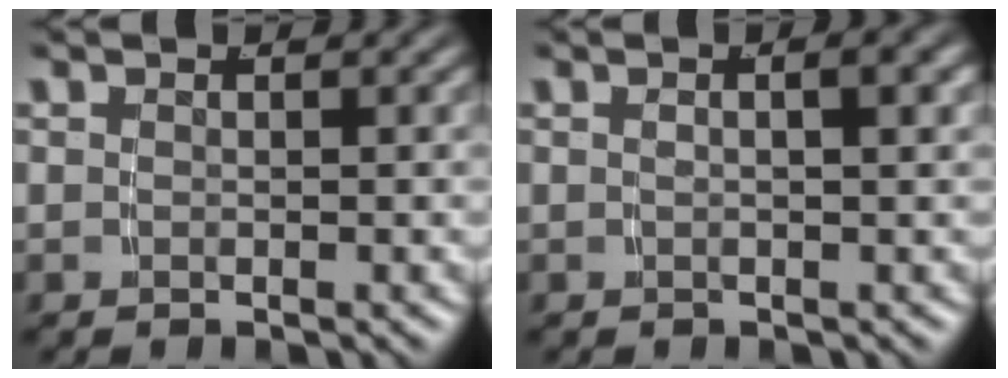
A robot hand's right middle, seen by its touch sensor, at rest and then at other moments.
{"total": 1.5, "force": [0.1, -0.6, 1.4], "torque": [-0.017, 0.003, 0.007]}